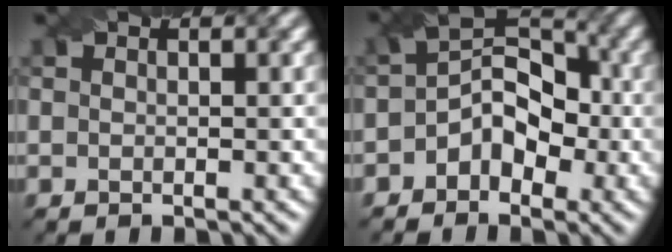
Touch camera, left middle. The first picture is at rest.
{"total": 4.8, "force": [-1.3, 3.5, 3.1], "torque": [-0.036, 0.011, -0.030]}